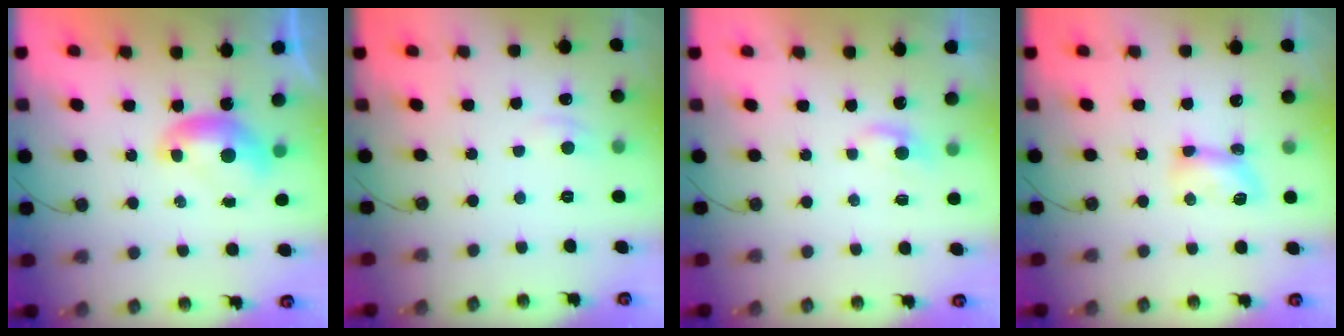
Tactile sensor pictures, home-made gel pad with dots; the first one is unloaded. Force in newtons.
{"total": 0.6, "press": 0.3, "slide": 0.6}
{"total": 0.7, "press": 0.5, "slide": 0.5}
{"total": 5.2, "press": 5.1, "slide": 0.6}